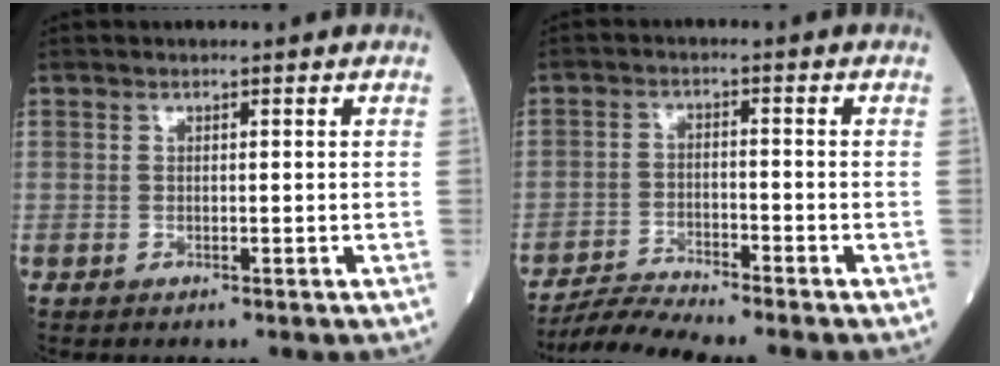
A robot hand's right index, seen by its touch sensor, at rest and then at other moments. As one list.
[{"total": 5.2, "force": [-4.9, -1.6, 0.6], "torque": [-0.020, -0.017, -0.095]}]